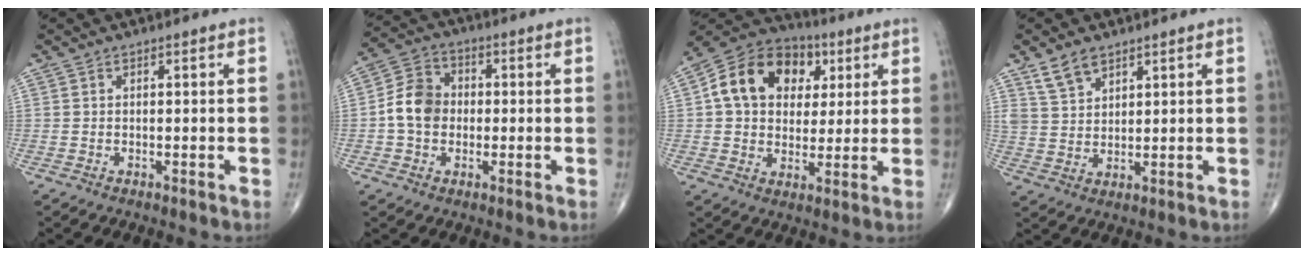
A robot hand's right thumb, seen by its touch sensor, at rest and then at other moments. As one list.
[{"total": 8.4, "force": [-0.6, 6.8, 4.8], "torque": [-0.073, 0.024, -0.024]}, {"total": 16.6, "force": [4.3, 12.6, 9.9], "torque": [-0.140, 0.010, 0.064]}, {"total": 5.5, "force": [3.9, 3.0, 2.5], "torque": [-0.035, -0.020, 0.083]}]